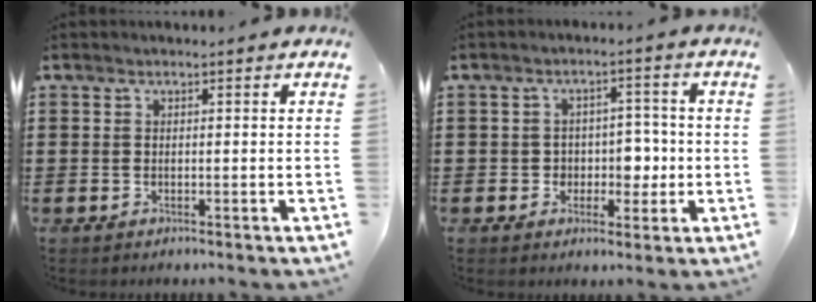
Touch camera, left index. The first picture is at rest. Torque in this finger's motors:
{"motor_torque": [0.11, 0.08, 0.05, 0.03]}